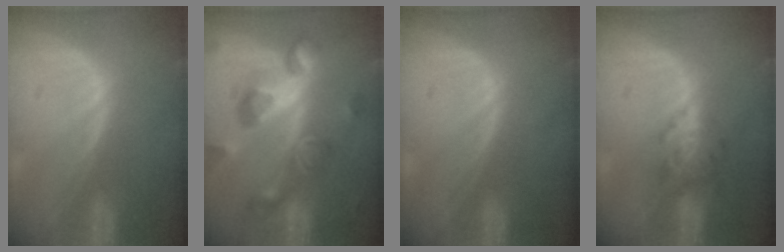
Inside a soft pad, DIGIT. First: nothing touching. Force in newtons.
{"total": 10.5, "press": 9.4, "slide": 4.7}
{"total": 0.0}
{"total": 4.7, "press": 4.6, "slide": 1.0}